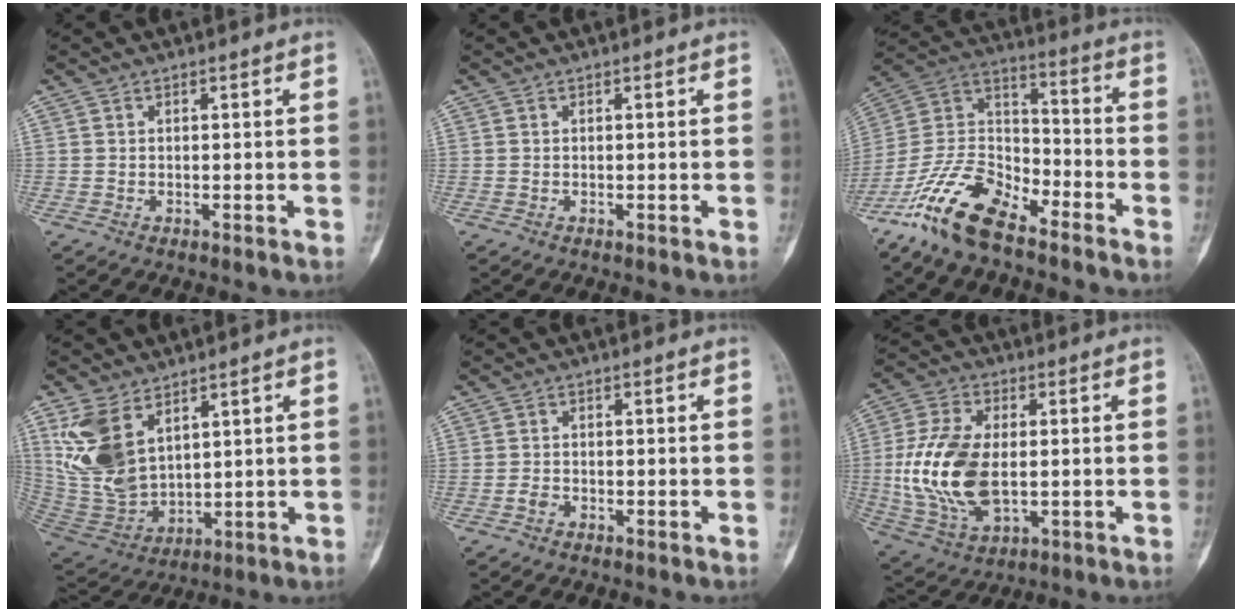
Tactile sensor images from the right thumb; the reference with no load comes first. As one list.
[{"total": 0.0}, {"total": 16.5, "force": [-11.8, 6.7, 9.4], "torque": [-0.179, 0.071, -0.229]}, {"total": 13.5, "force": [6.3, 7.9, 9.0], "torque": [-0.173, -0.027, 0.149]}, {"total": 1.3, "force": [-0.8, 0.8, 0.7], "torque": [-0.012, 0.003, -0.019]}, {"total": 17.1, "force": [-0.5, 9.9, 13.9], "torque": [-0.282, -0.005, 0.002]}]